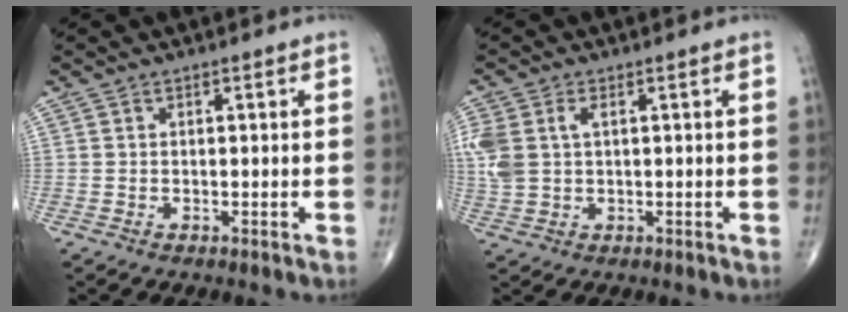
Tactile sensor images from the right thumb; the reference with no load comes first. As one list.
[{"total": 8.4, "force": [1.7, 5.4, 6.3], "torque": [-0.172, 0.015, 0.042]}]